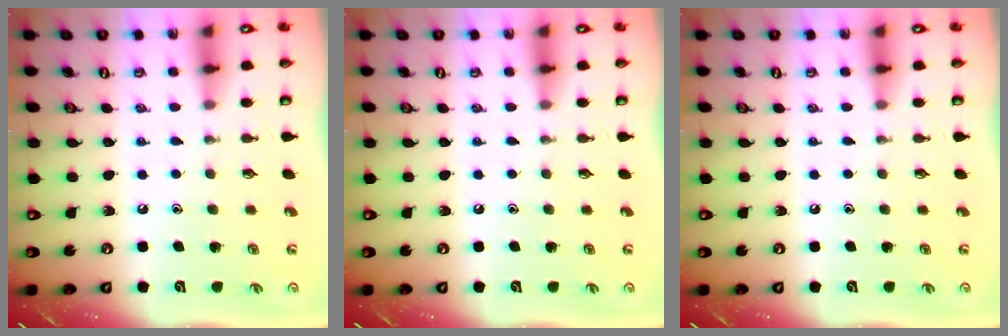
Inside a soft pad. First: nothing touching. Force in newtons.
{"total": 0.0}
{"total": 0.0}